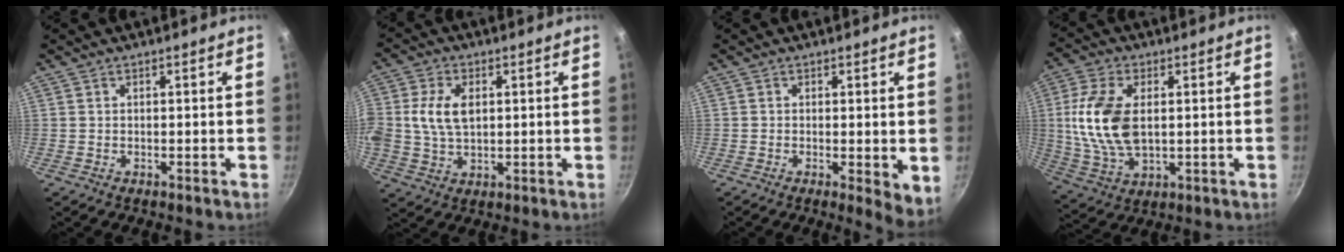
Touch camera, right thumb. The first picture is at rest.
{"total": 8.5, "force": [1.3, 5.5, 6.4], "torque": [-0.116, 0.003, 0.021]}
{"total": 4.7, "force": [-0.3, 1.5, 4.4], "torque": [-0.056, -0.013, -0.004]}
{"total": 14.0, "force": [1.5, 8.0, 11.4], "torque": [-0.220, -0.004, 0.031]}